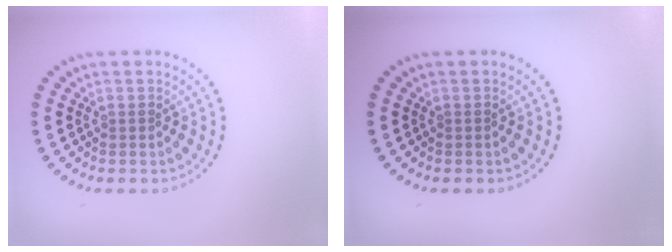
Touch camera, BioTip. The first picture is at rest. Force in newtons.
{"total": 0.0}